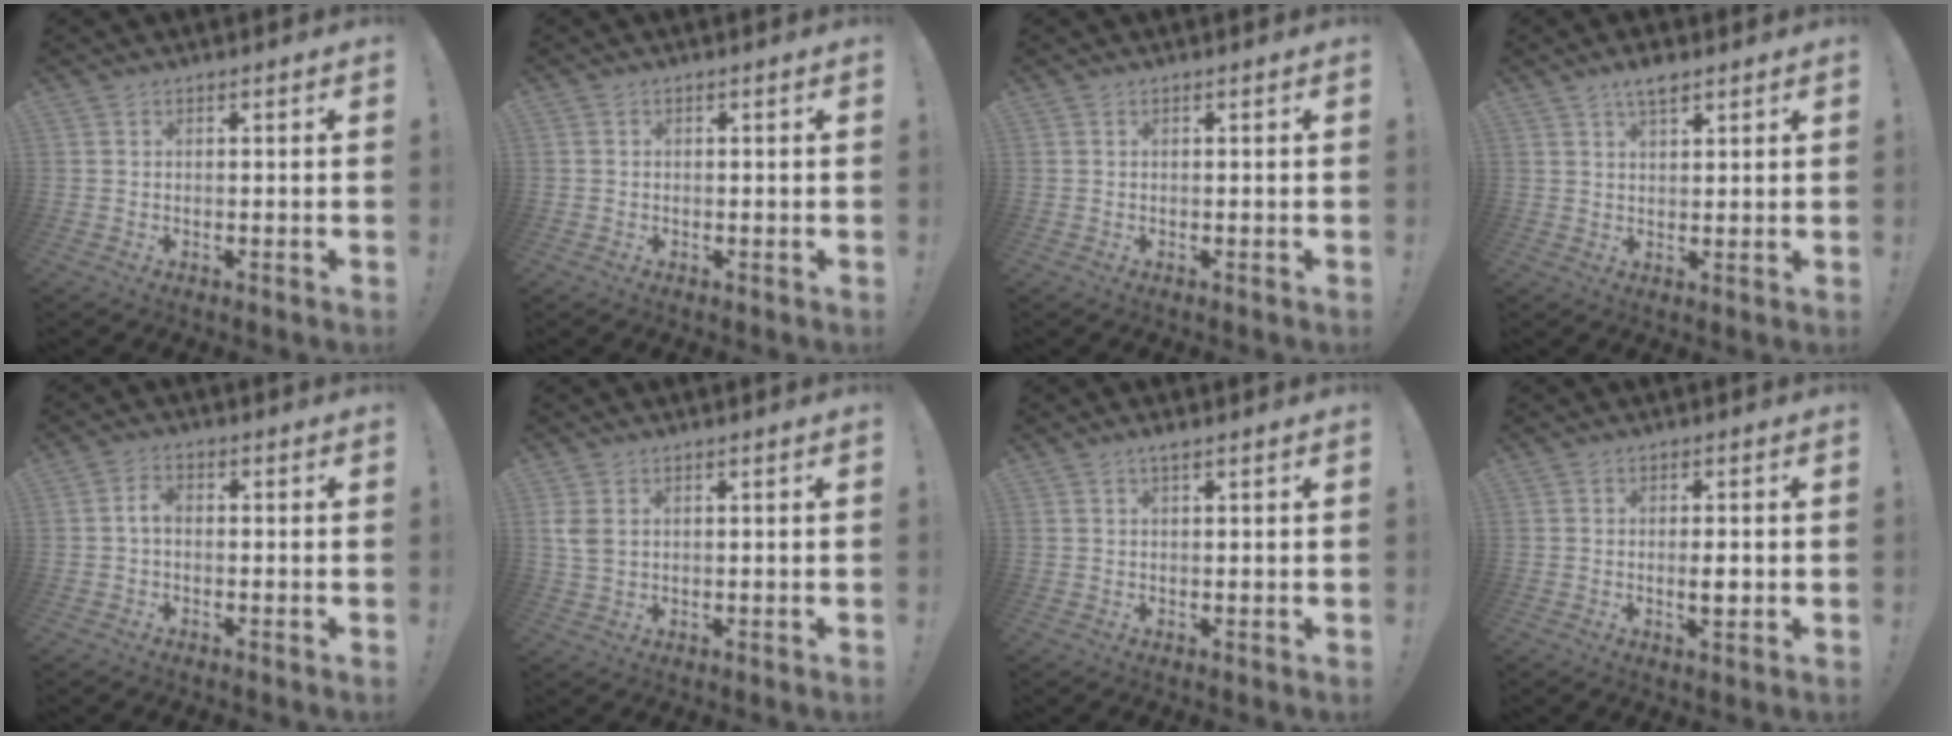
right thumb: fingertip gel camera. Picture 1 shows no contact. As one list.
[{"total": 1.9, "force": [0.3, 1.9, 0.1], "torque": [0.013, -0.008, 0.003]}, {"total": 0.0}, {"total": 4.8, "force": [3.5, 1.4, 2.9], "torque": [-0.039, -0.020, 0.057]}, {"total": 3.3, "force": [-0.4, 1.8, 2.7], "torque": [-0.048, 0.010, -0.007]}, {"total": 4.2, "force": [1.2, 2.9, 2.8], "torque": [-0.053, -0.001, 0.024]}, {"total": 1.6, "force": [1.1, 0.1, 1.2], "torque": [-0.024, 0.001, 0.019]}, {"total": 3.4, "force": [-0.4, 0.9, 3.2], "torque": [-0.039, -0.006, -0.010]}]